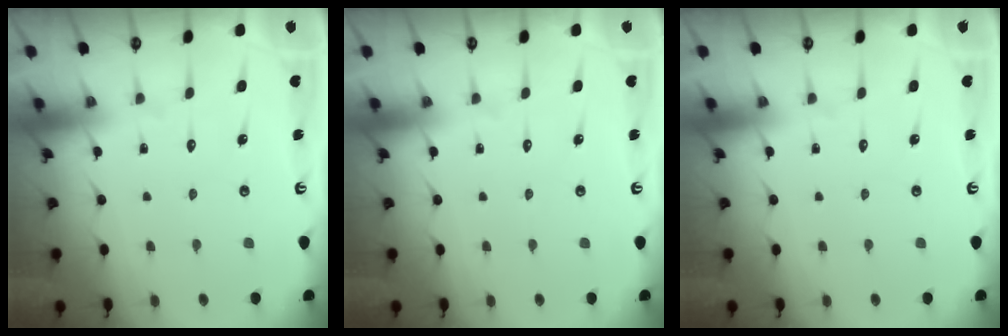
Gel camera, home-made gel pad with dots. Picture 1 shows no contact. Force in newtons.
{"total": 0.0}
{"total": 0.0}